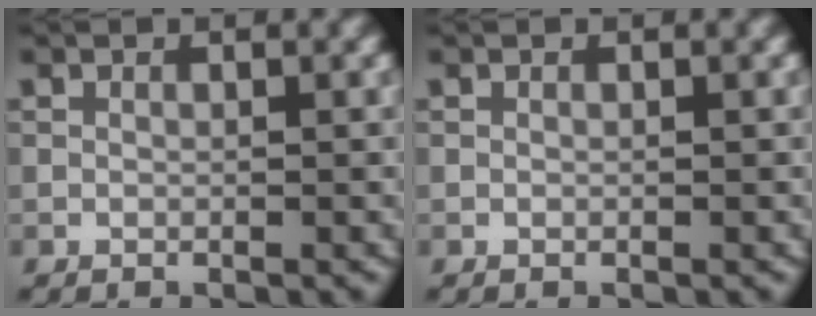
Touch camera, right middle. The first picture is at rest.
{"total": 0.0}